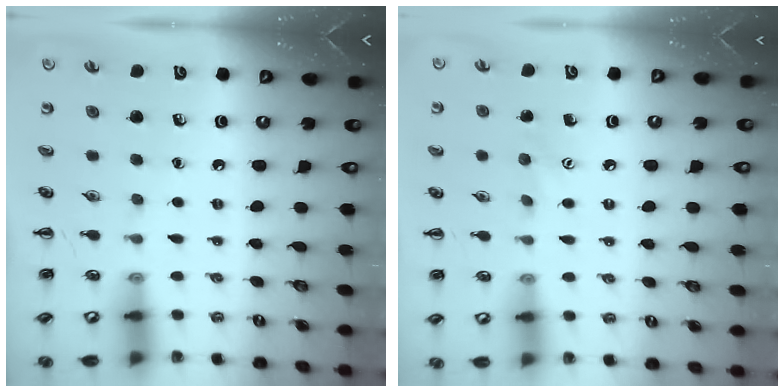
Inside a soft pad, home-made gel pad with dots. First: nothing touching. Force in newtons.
{"total": 5.8, "press": 5.6, "slide": 1.5}